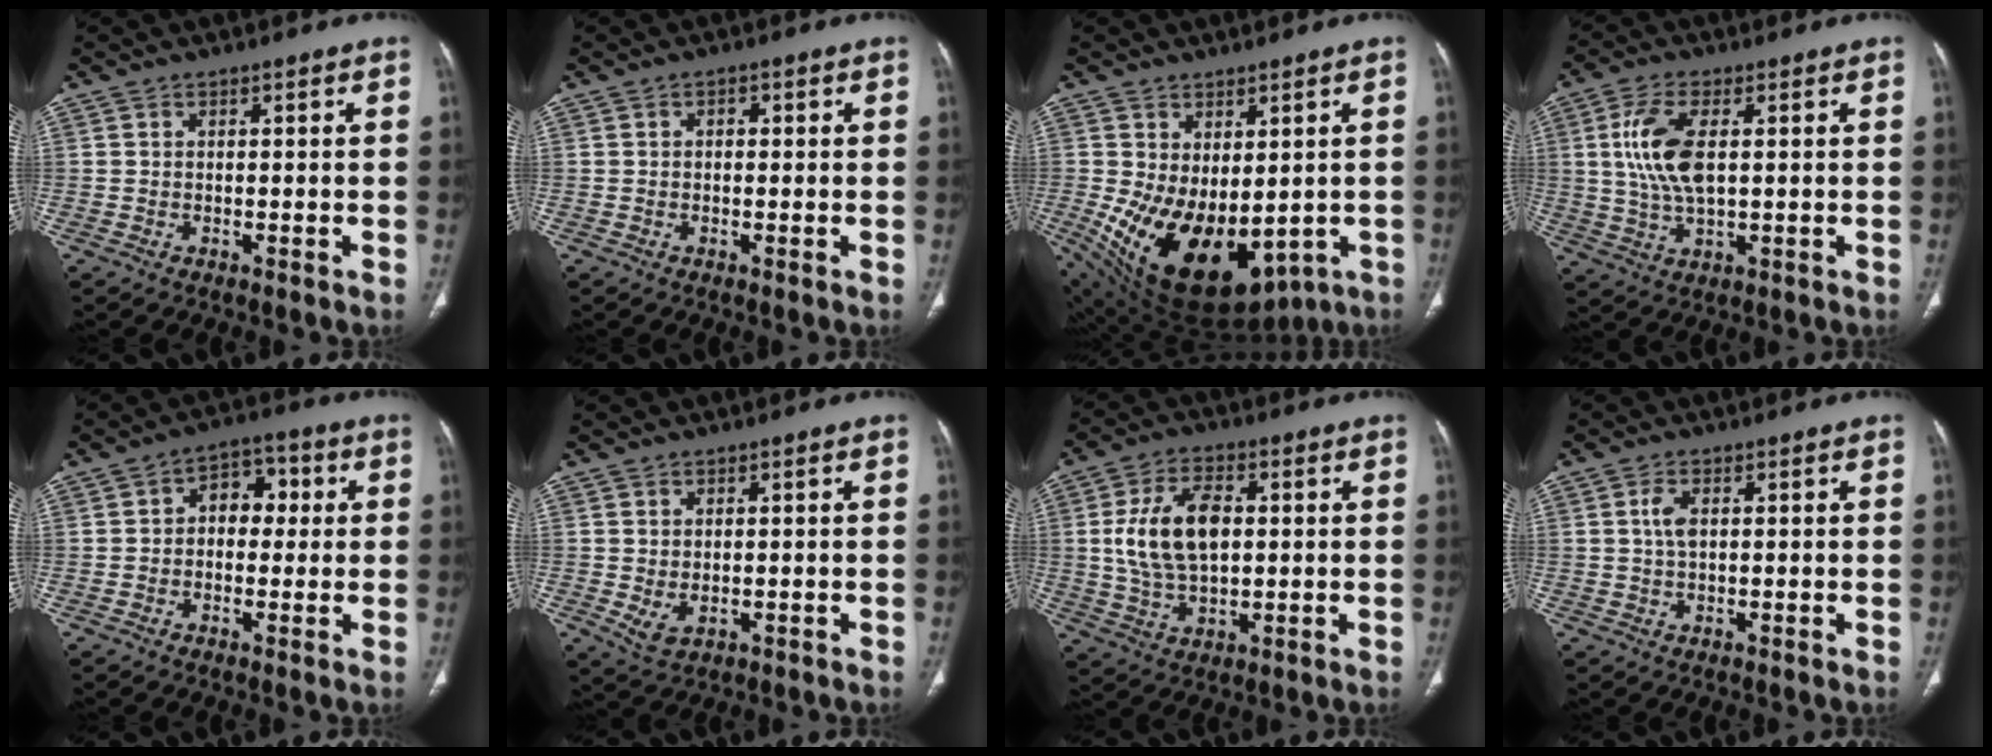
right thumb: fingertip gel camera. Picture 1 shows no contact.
{"total": 1.0, "force": [0.1, 0.7, 0.7], "torque": [-0.004, 0.005, -0.001]}
{"total": 19.4, "force": [-3.8, 11.5, 15.2], "torque": [-0.251, -0.016, -0.018]}
{"total": 10.3, "force": [1.7, 4.7, 9.0], "torque": [-0.196, -0.002, 0.035]}
{"total": 7.0, "force": [0.7, 4.9, 4.9], "torque": [-0.031, 0.021, 0.002]}
{"total": 3.5, "force": [-0.4, 2.3, 2.5], "torque": [-0.046, -0.006, 0.005]}
{"total": 12.8, "force": [1.4, 7.3, 10.4], "torque": [-0.189, 0.002, 0.030]}
{"total": 2.7, "force": [0.5, 1.3, 2.4], "torque": [-0.054, 0.004, 0.010]}